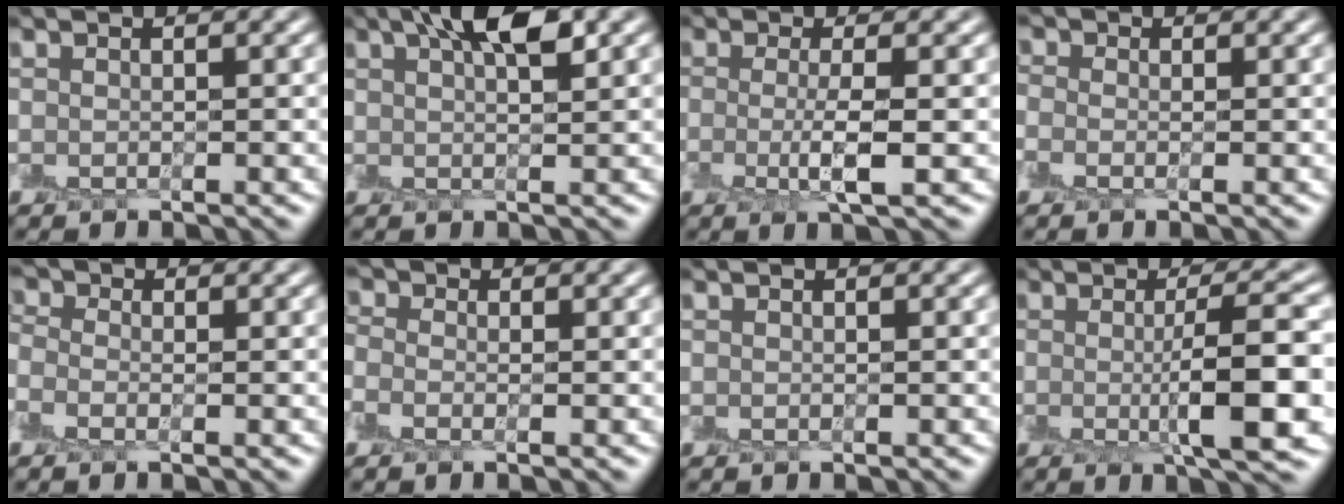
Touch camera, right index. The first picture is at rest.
{"total": 4.8, "force": [2.5, 1.2, 3.9], "torque": [-0.063, 0.009, 0.037]}
{"total": 3.0, "force": [-0.5, 0.4, 2.9], "torque": [-0.060, -0.012, -0.011]}
{"total": 1.1, "force": [-0.3, 1.0, 0.6], "torque": [-0.012, 0.002, -0.014]}
{"total": 1.9, "force": [-0.4, 1.4, 1.1], "torque": [-0.029, 0.006, -0.023]}
{"total": 1.5, "force": [-0.4, 1.2, 0.9], "torque": [-0.020, 0.004, -0.022]}
{"total": 0.0}
{"total": 6.4, "force": [-0.5, 1.0, 6.3], "torque": [-0.099, -0.005, -0.009]}